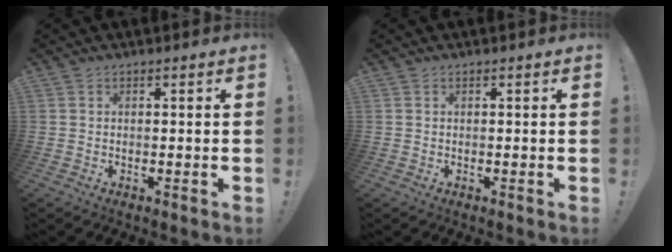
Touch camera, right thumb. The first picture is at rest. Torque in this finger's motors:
{"motor_torque": [-0.03, 0.02, 0.08, -0.03, 0.02]}